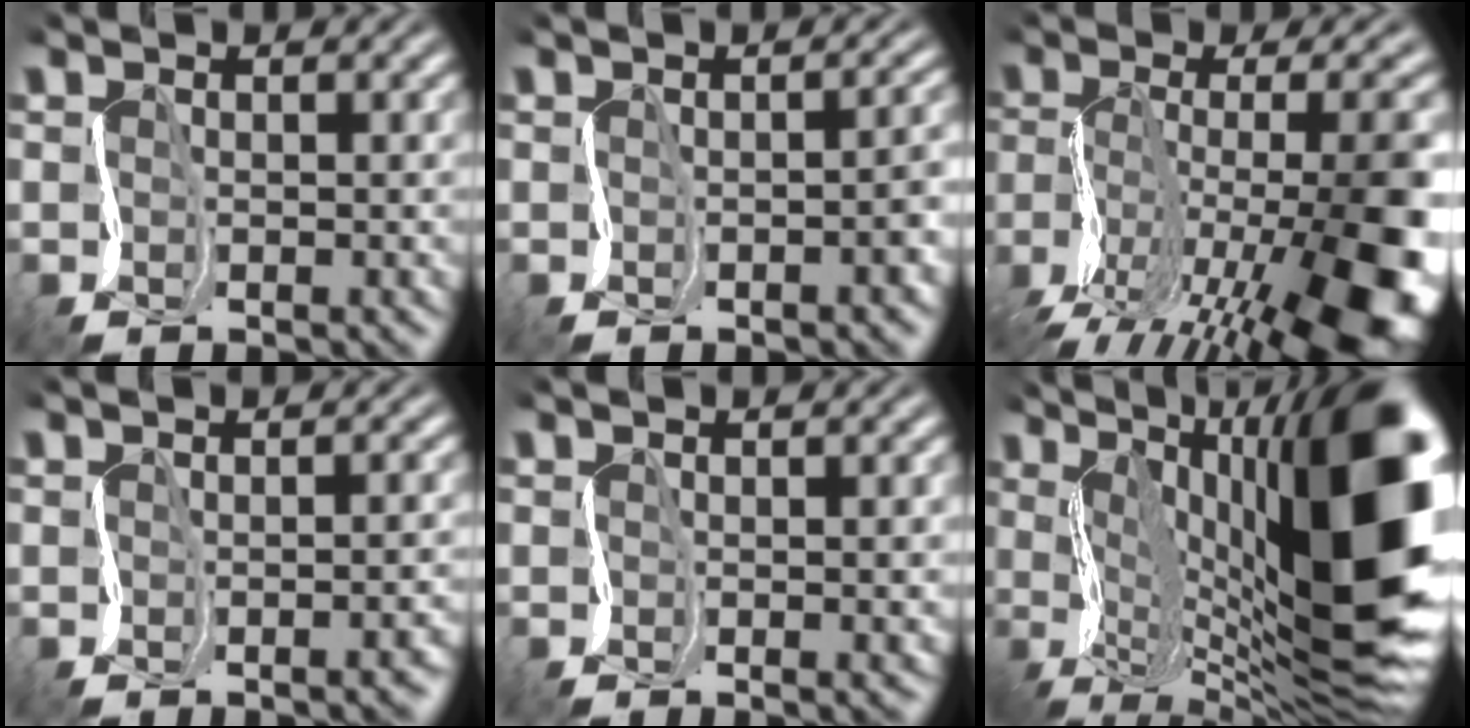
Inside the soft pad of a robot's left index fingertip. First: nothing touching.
{"total": 3.9, "force": [-1.2, 1.5, 3.4], "torque": [-0.017, 0.010, -0.012]}
{"total": 16.0, "force": [-7.1, 5.9, 13.1], "torque": [-0.215, 0.020, -0.108]}
{"total": 4.9, "force": [-1.6, 2.2, 4.1], "torque": [-0.011, 0.012, -0.013]}
{"total": 2.9, "force": [0.0, 1.0, 2.7], "torque": [-0.026, 0.005, 0.001]}
{"total": 19.5, "force": [2.3, 8.2, 17.5], "torque": [-0.254, 0.016, 0.040]}